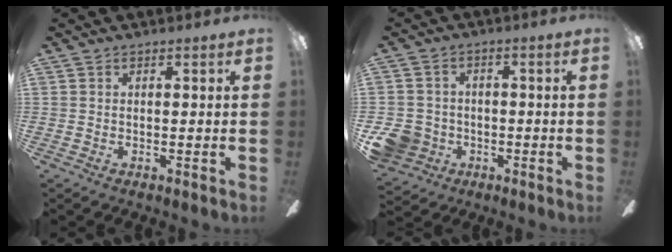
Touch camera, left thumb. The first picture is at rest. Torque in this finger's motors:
{"motor_torque": [-0.01, 0.02, -0.01, -0.01, 0.00]}